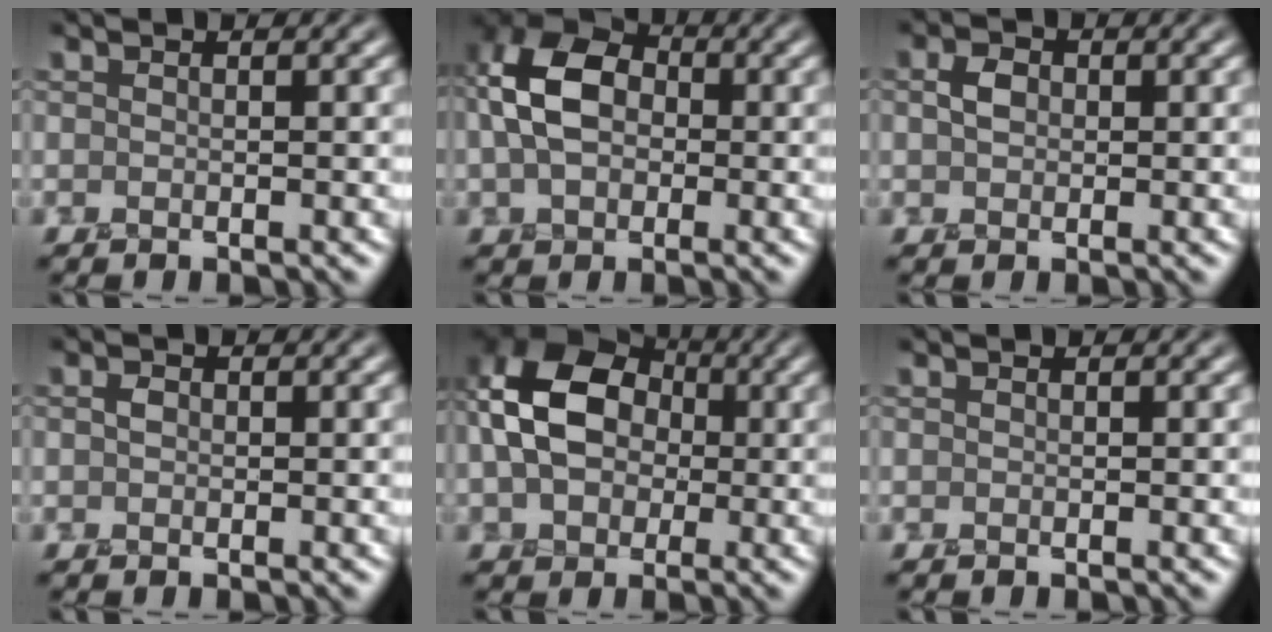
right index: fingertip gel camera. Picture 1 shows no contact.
{"total": 7.2, "force": [0.9, 5.0, 5.0], "torque": [-0.113, 0.025, 0.007]}
{"total": 1.8, "force": [0.5, 1.5, 0.9], "torque": [-0.017, 0.009, 0.005]}
{"total": 0.8, "force": [0.2, 0.7, 0.4], "torque": [-0.006, 0.008, 0.003]}
{"total": 11.0, "force": [1.4, 8.6, 6.7], "torque": [-0.123, 0.040, 0.004]}
{"total": 0.0}